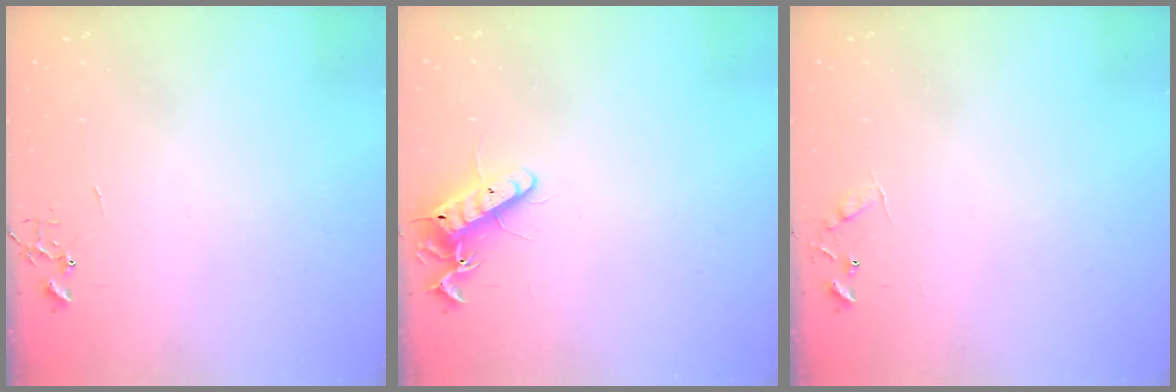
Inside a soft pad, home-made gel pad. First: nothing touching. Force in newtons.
{"total": 12.8, "press": 12.8, "slide": 0.6}
{"total": 6.5, "press": 6.5, "slide": 0.6}